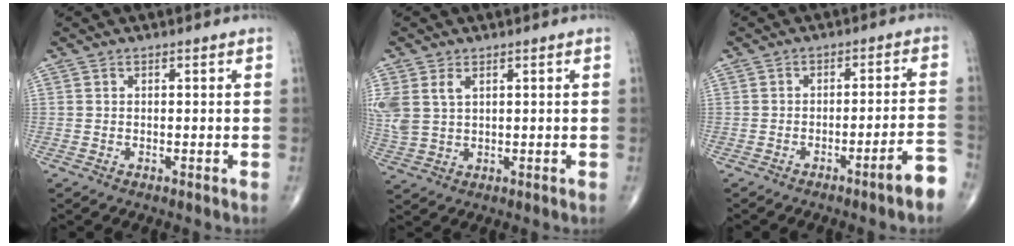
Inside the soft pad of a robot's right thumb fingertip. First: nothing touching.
{"total": 7.2, "force": [2.5, 4.6, 5.0], "torque": [-0.127, 0.005, 0.063]}
{"total": 6.4, "force": [-4.0, 0.0, 5.0], "torque": [-0.068, 0.030, -0.054]}